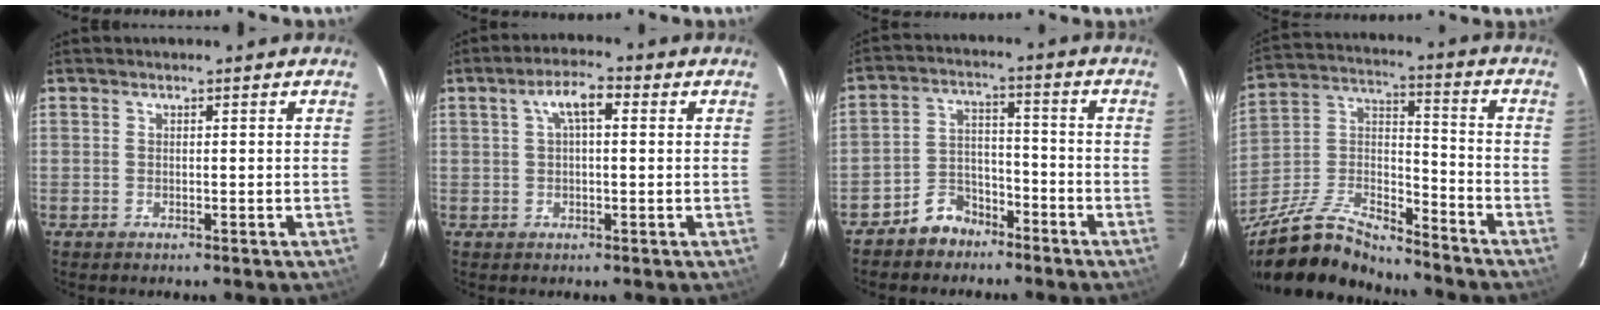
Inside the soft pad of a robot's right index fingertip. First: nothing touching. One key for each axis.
{"total": 5.3, "fx": 1.5, "fy": 2.0, "fz": 4.7, "tx": -0.086, "ty": 0.020, "tz": 0.027}
{"total": 7.3, "fx": -5.6, "fy": 4.4, "fz": 1.6, "tx": -0.040, "ty": 0.026, "tz": -0.091}
{"total": 20.3, "fx": -16.6, "fy": 6.1, "fz": 10.0, "tx": -0.219, "ty": 0.000, "tz": -0.305}